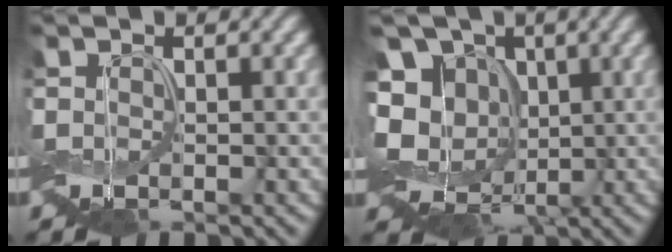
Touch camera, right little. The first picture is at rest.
{"total": 10.9, "force": [0.9, 9.0, 6.1], "torque": [-0.126, 0.001, -0.006]}